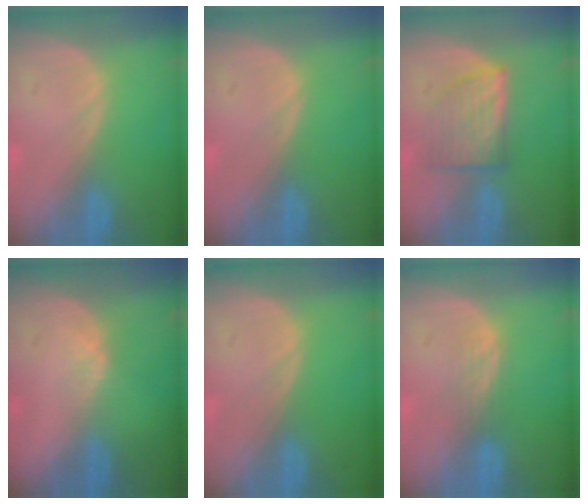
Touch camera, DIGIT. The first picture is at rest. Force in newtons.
{"total": 0.0}
{"total": 6.3, "press": 6.0, "slide": 1.7}
{"total": 1.4, "press": 1.2, "slide": 0.7}
{"total": 0.0}
{"total": 1.9, "press": 1.9, "slide": 0.3}